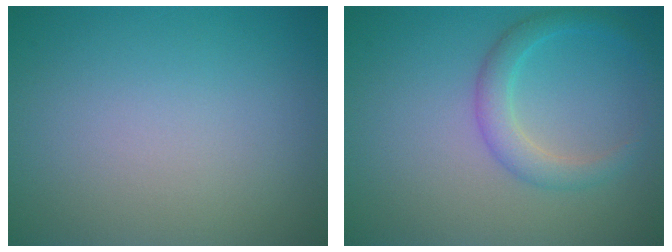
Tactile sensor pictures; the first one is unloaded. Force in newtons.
{"total": 2.6, "press": 2.6, "slide": 0.1}